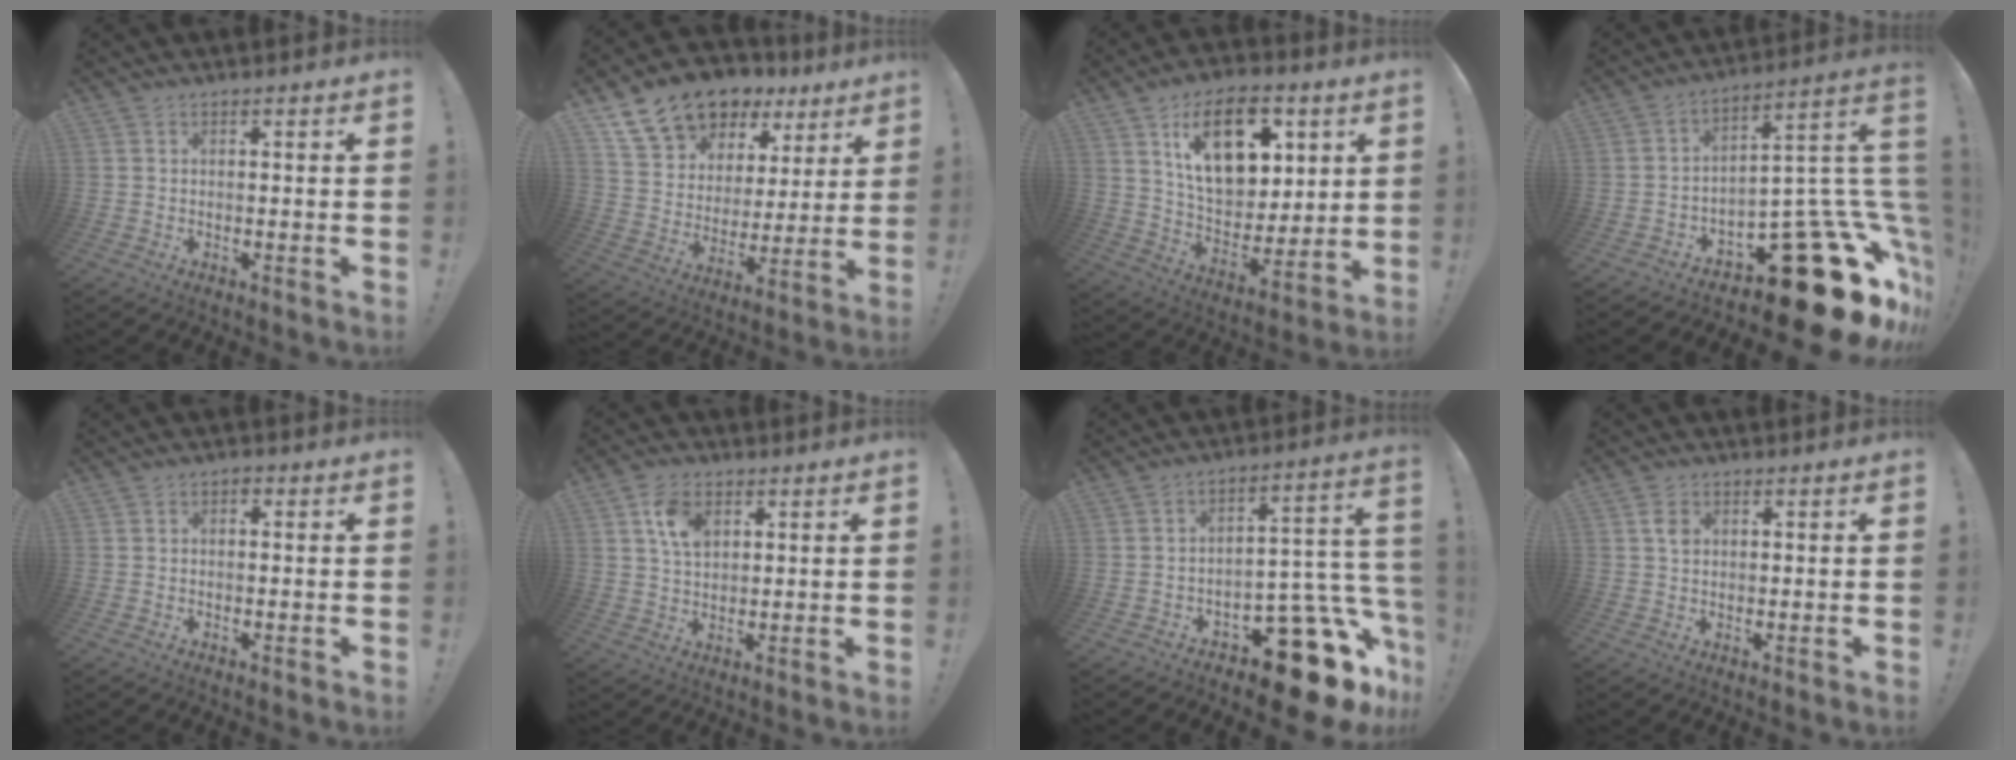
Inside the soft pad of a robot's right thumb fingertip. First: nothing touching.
{"total": 15.8, "force": [11.2, 9.5, 5.8], "torque": [-0.103, -0.069, 0.213]}
{"total": 20.2, "force": [9.0, 12.2, 13.3], "torque": [-0.209, -0.031, 0.159]}
{"total": 23.6, "force": [-11.9, 9.5, 18.0], "torque": [-0.174, 0.047, -0.180]}
{"total": 1.6, "force": [-0.4, 1.2, 0.9], "torque": [-0.015, 0.007, -0.009]}
{"total": 8.1, "force": [3.3, 5.4, 5.1], "torque": [-0.076, -0.005, 0.062]}
{"total": 18.1, "force": [-9.9, 8.2, 12.7], "torque": [-0.115, 0.046, -0.154]}
{"total": 3.5, "force": [1.0, 2.3, 2.4], "torque": [-0.039, 0.003, 0.018]}